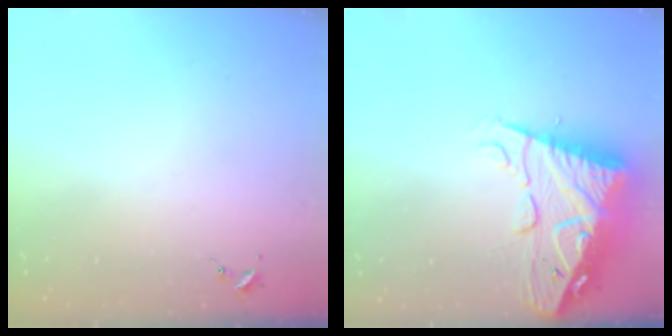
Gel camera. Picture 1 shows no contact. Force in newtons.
{"total": 17.9, "press": 17.8, "slide": 1.7}